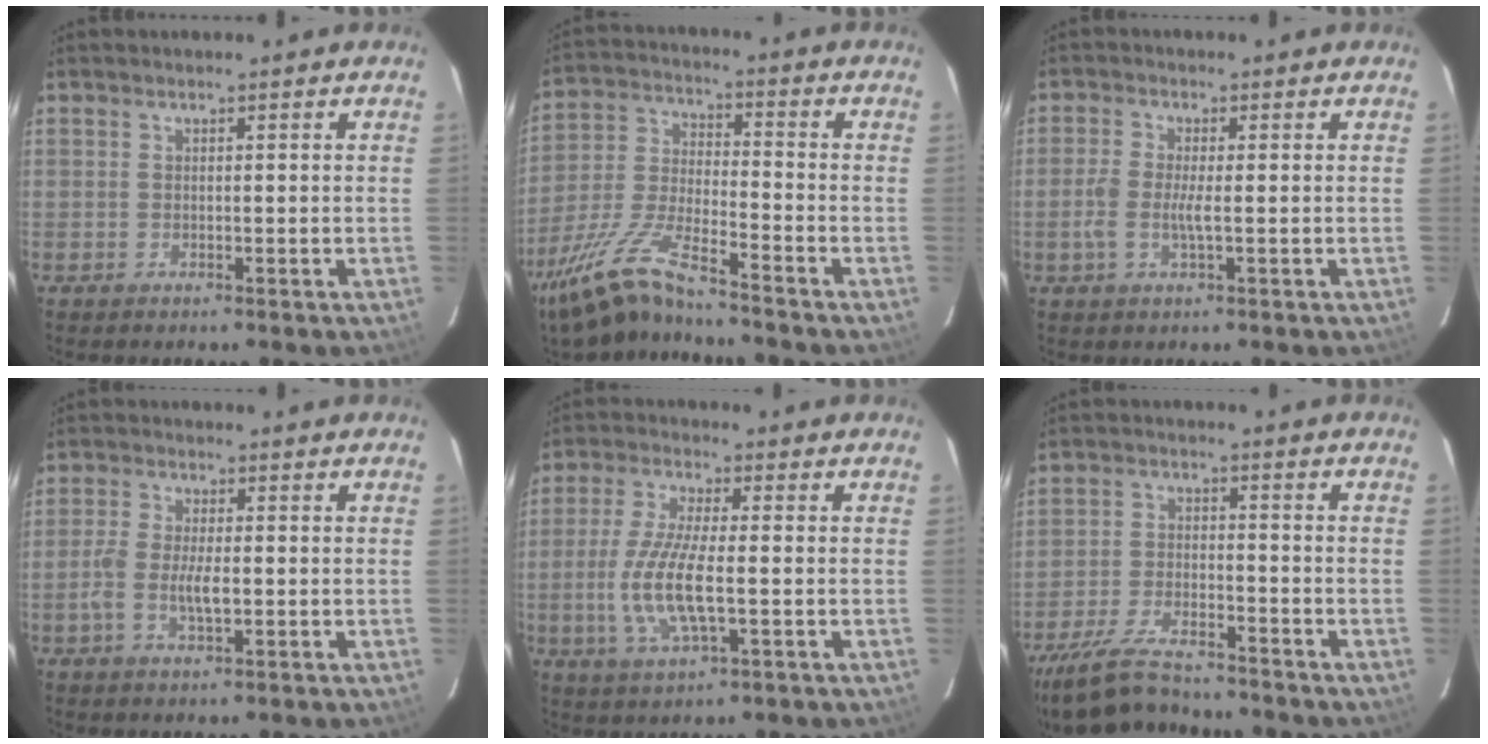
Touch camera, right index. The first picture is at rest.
{"total": 13.5, "force": [-11.1, 1.3, 7.5], "torque": [-0.167, -0.012, -0.216]}
{"total": 3.8, "force": [-0.8, 0.8, 3.6], "torque": [-0.081, -0.001, -0.019]}
{"total": 5.2, "force": [-1.2, 1.9, 4.7], "torque": [-0.101, 0.000, -0.027]}
{"total": 11.0, "force": [-1.9, 3.0, 10.4], "torque": [-0.216, -0.009, -0.039]}
{"total": 14.8, "force": [-12.7, 4.0, 6.5], "torque": [-0.159, -0.018, -0.223]}